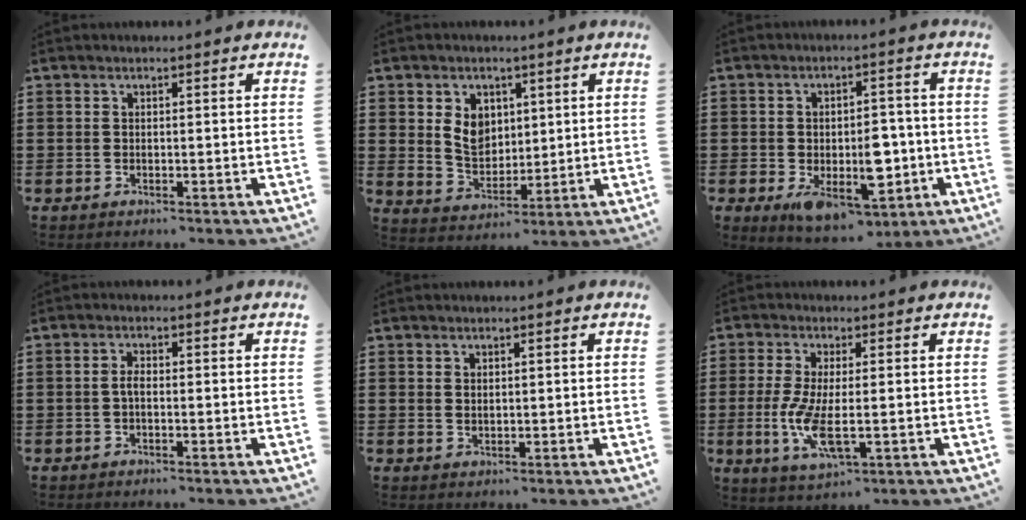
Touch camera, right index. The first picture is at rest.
{"total": 6.1, "force": [1.7, 4.9, 3.1], "torque": [-0.062, 0.008, 0.029]}
{"total": 9.2, "force": [-2.6, 5.1, 7.2], "torque": [-0.092, 0.001, -0.043]}
{"total": 1.7, "force": [-0.4, 0.6, 1.5], "torque": [-0.038, -0.002, -0.010]}
{"total": 0.9, "force": [0.7, 0.5, 0.3], "torque": [-0.008, 0.004, 0.013]}
{"total": 7.8, "force": [-1.3, 2.3, 7.3], "torque": [-0.167, -0.019, -0.027]}